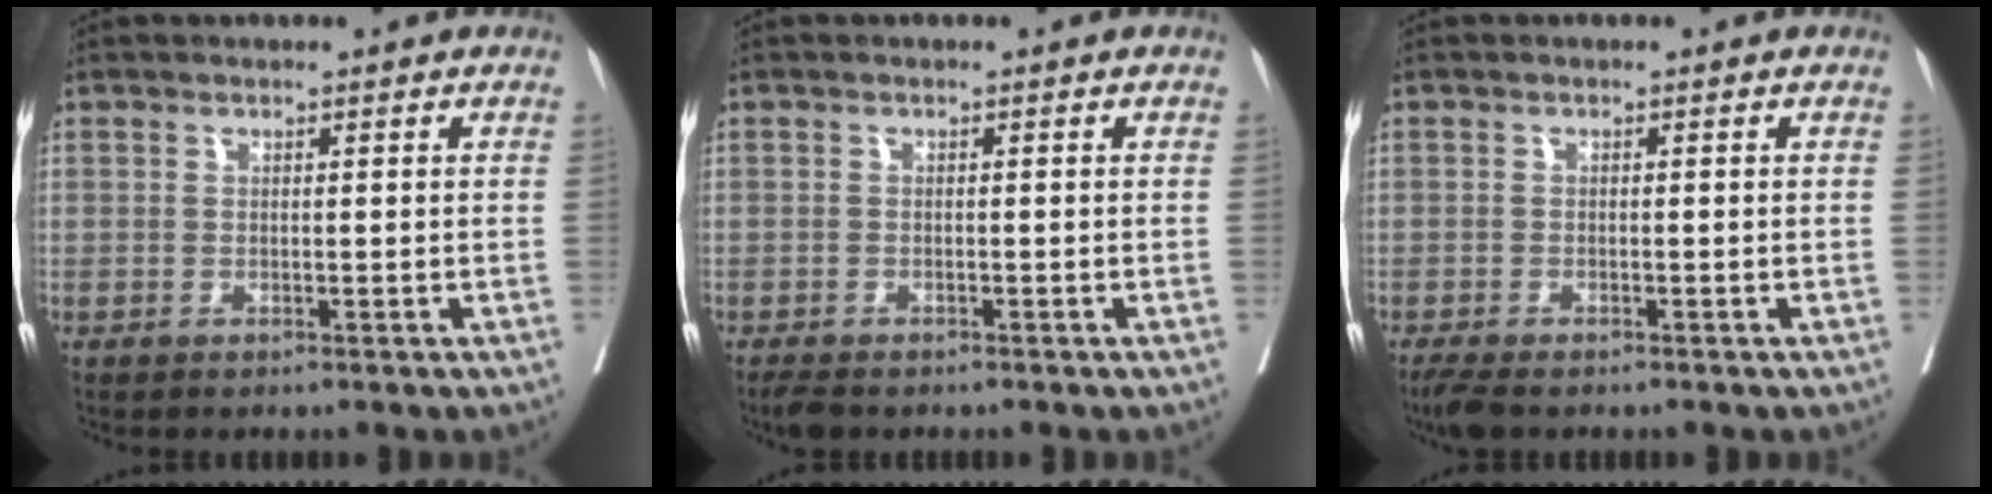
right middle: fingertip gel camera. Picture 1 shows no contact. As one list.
[{"total": 2.2, "force": [-1.9, 0.7, 1.0], "torque": [-0.022, -0.007, -0.029]}, {"total": 3.6, "force": [-2.9, 1.0, 2.0], "torque": [-0.040, -0.013, -0.046]}]